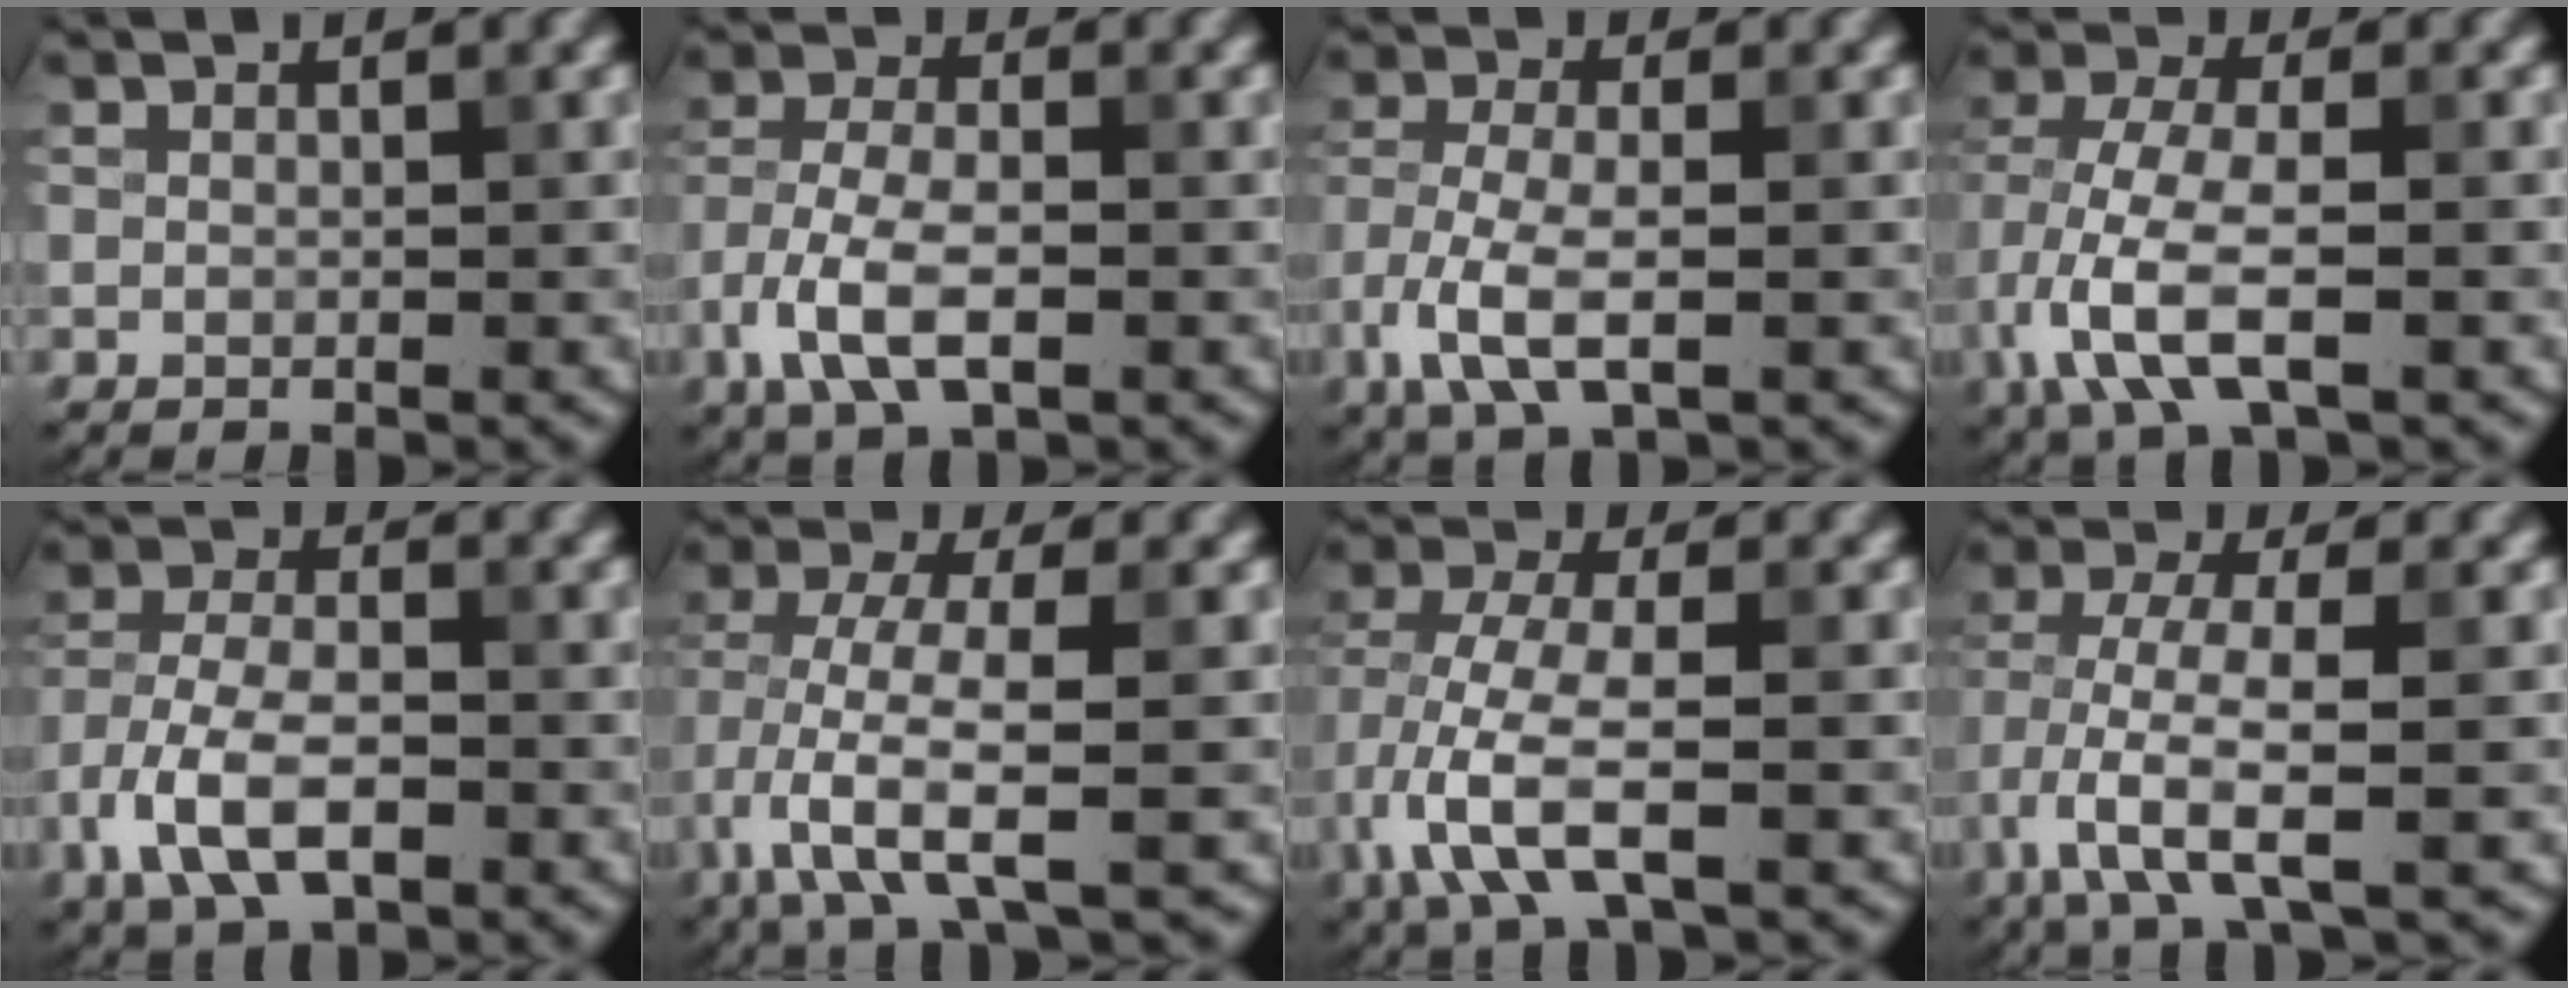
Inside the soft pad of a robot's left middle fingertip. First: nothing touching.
{"total": 6.0, "force": [-2.7, 2.7, 4.7], "torque": [-0.098, -0.002, -0.057]}
{"total": 5.5, "force": [-2.4, 2.2, 4.4], "torque": [-0.102, -0.004, -0.051]}
{"total": 7.2, "force": [-2.6, 3.1, 6.0], "torque": [-0.131, 0.005, -0.059]}
{"total": 6.8, "force": [-3.4, 3.4, 4.8], "torque": [-0.098, -0.002, -0.073]}
{"total": 6.7, "force": [-2.8, 1.7, 5.9], "torque": [-0.120, 0.001, -0.061]}
{"total": 6.6, "force": [-2.5, 2.5, 5.5], "torque": [-0.121, 0.004, -0.056]}
{"total": 6.1, "force": [-2.8, 1.5, 5.3], "torque": [-0.108, 0.001, -0.059]}